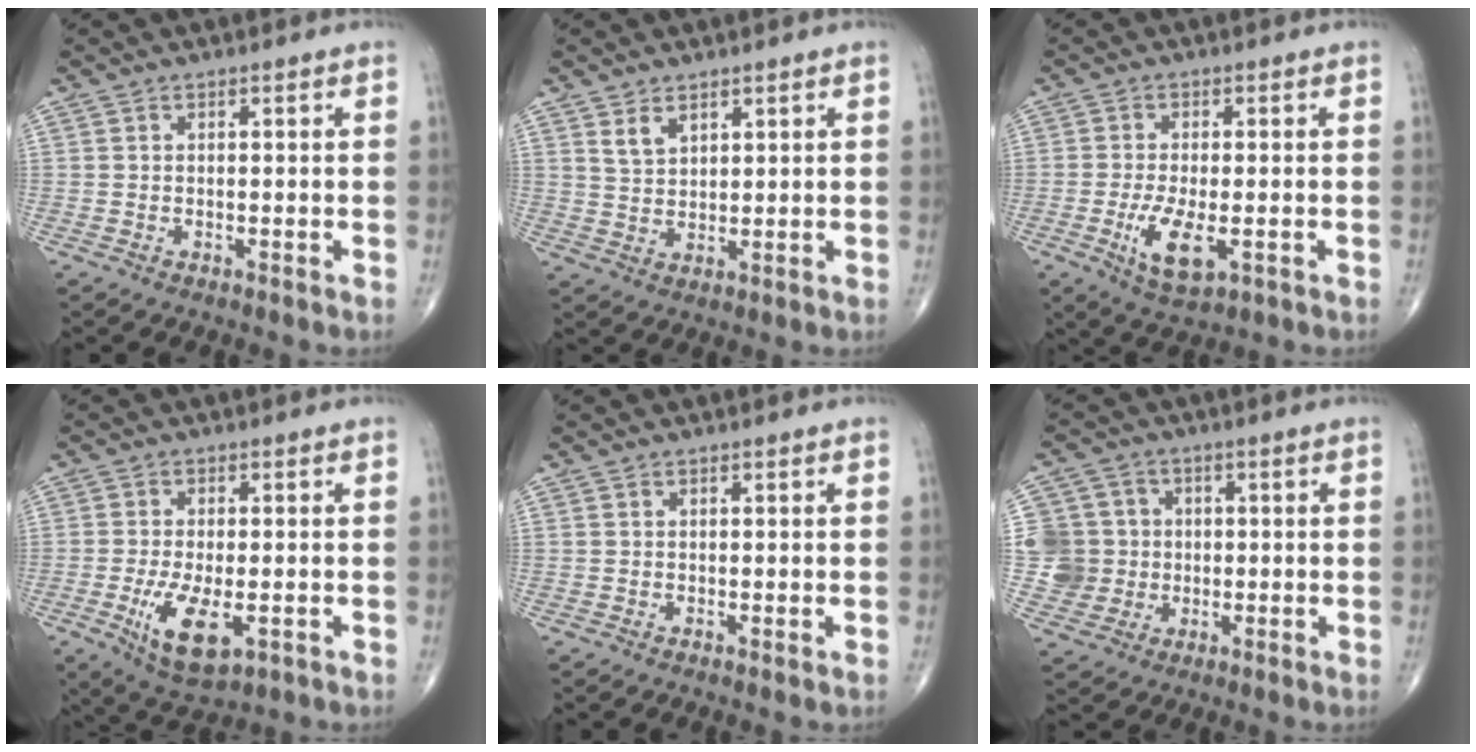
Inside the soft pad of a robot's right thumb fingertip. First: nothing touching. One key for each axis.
{"total": 3.7, "fx": 2.4, "fy": 2.0, "fz": 2.0, "tx": -0.026, "ty": -0.019, "tz": 0.051}
{"total": 7.5, "fx": -2.2, "fy": 3.1, "fz": 6.5, "tx": -0.124, "ty": -0.014, "tz": -0.033}
{"total": 9.2, "fx": -2.8, "fy": 4.0, "fz": 7.8, "tx": -0.143, "ty": -0.016, "tz": -0.039}
{"total": 0.0}
{"total": 8.9, "fx": 0.0, "fy": 8.8, "fz": 1.3, "tx": 0.001, "ty": 0.015, "tz": 0.002}